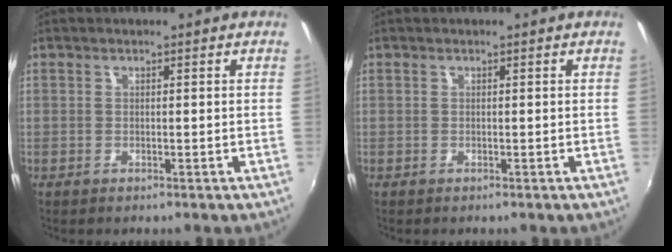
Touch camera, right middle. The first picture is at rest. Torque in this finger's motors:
{"motor_torque": [-0.26, 0.08, 0.05, -0.01]}